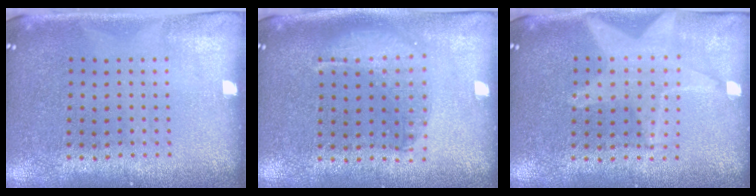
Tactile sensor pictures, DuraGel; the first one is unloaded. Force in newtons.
{"total": 1.3, "press": 1.3, "slide": 0.4}
{"total": 1.8, "press": 1.6, "slide": 0.9}